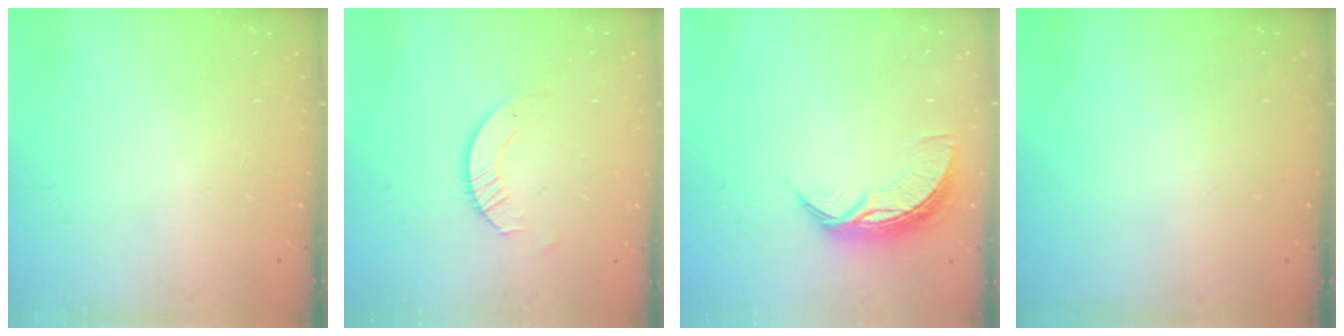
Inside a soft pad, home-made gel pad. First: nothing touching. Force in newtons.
{"total": 3.8, "press": 3.8, "slide": 0.4}
{"total": 8.8, "press": 8.8, "slide": 0.4}
{"total": 0.0}